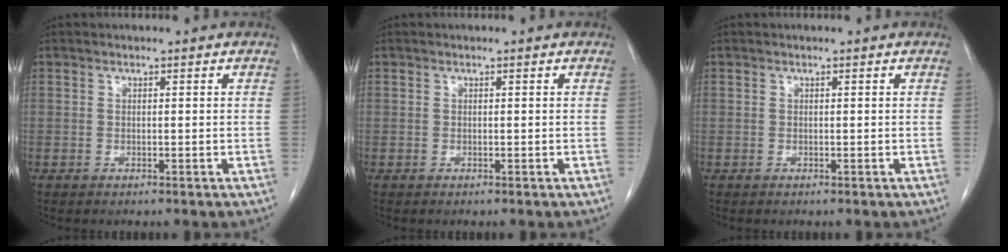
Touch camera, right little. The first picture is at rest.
{"total": 0.0}
{"total": 0.0}